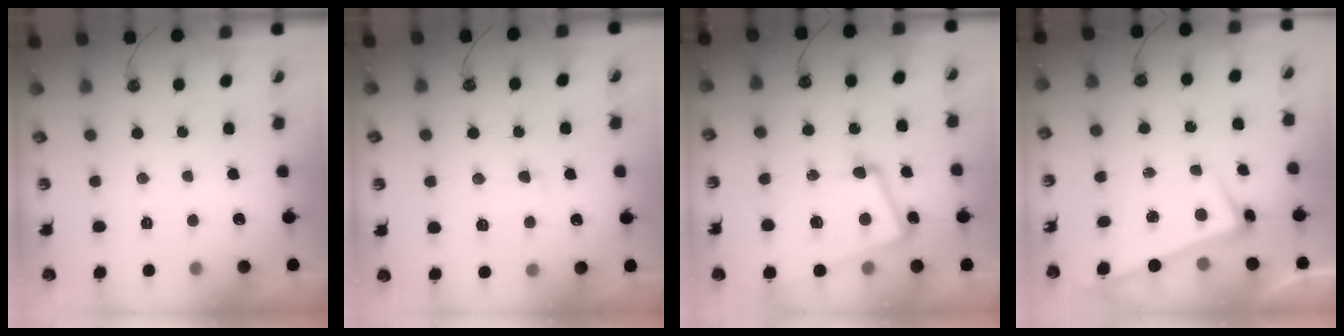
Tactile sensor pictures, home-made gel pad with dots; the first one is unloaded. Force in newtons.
{"total": 1.1, "press": 0.4, "slide": 1.0}
{"total": 9.8, "press": 9.6, "slide": 1.9}
{"total": 2.6, "press": 2.5, "slide": 0.7}